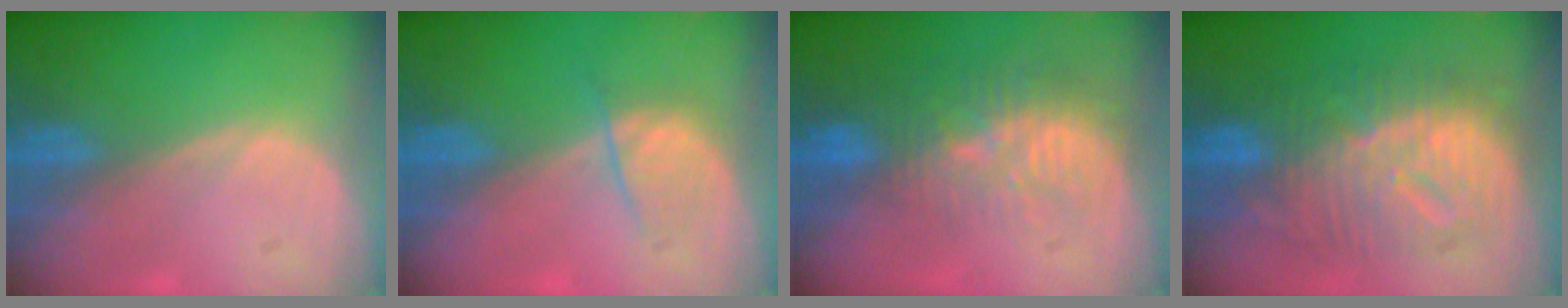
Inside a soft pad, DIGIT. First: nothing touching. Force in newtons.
{"total": 2.6, "press": 2.5, "slide": 0.5}
{"total": 9.3, "press": 8.6, "slide": 3.5}
{"total": 12.3, "press": 12.2, "slide": 1.3}